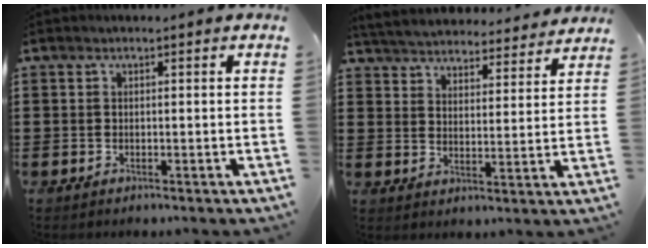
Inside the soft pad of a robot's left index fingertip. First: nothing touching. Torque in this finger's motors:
{"motor_torque": [0.34, -1.80, -0.59, 0.02]}